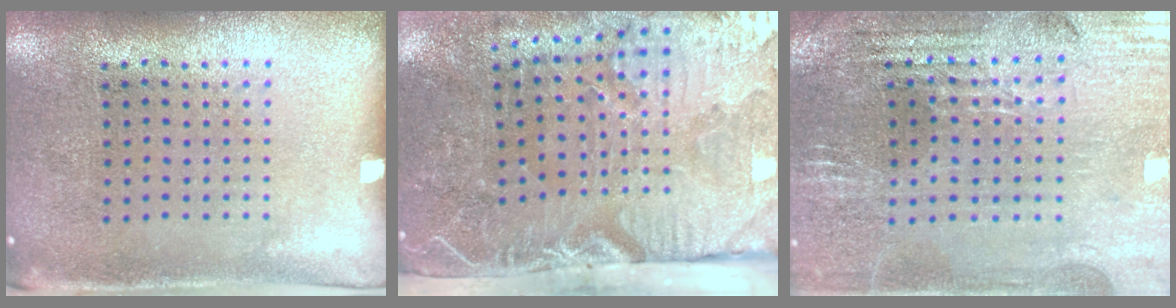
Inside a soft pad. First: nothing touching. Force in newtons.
{"total": 5.3, "press": 4.4, "slide": 3.0}
{"total": 2.9, "press": 2.8, "slide": 0.5}